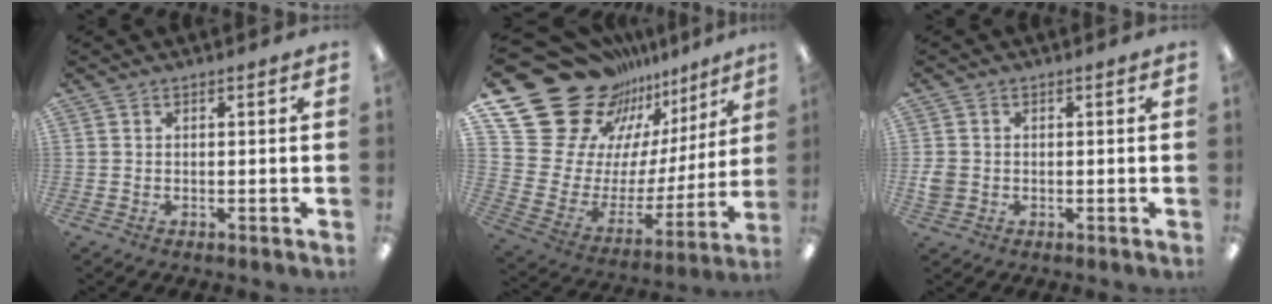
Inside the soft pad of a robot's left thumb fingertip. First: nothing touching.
{"total": 25.3, "force": [19.0, 13.9, 9.1], "torque": [-0.131, -0.159, 0.380]}
{"total": 3.0, "force": [-0.5, 2.7, 1.2], "torque": [-0.011, 0.003, -0.009]}